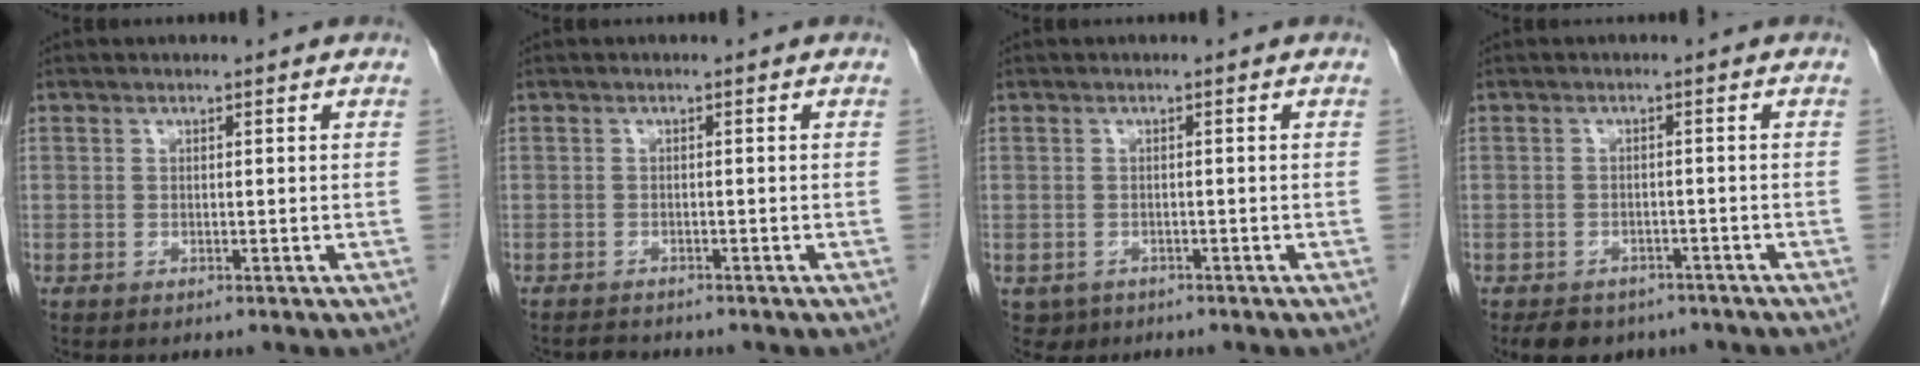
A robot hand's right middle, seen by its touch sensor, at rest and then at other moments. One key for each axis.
{"total": 1.6, "fx": -1.6, "fy": 0.3, "fz": 0.0, "tx": -0.003, "ty": -0.007, "tz": -0.025}
{"total": 2.0, "fx": -1.2, "fy": 1.7, "fz": 0.1, "tx": -0.004, "ty": 0.005, "tz": -0.014}
{"total": 6.0, "fx": -4.7, "fy": 3.3, "fz": 1.6, "tx": -0.026, "ty": 0.001, "tz": -0.061}